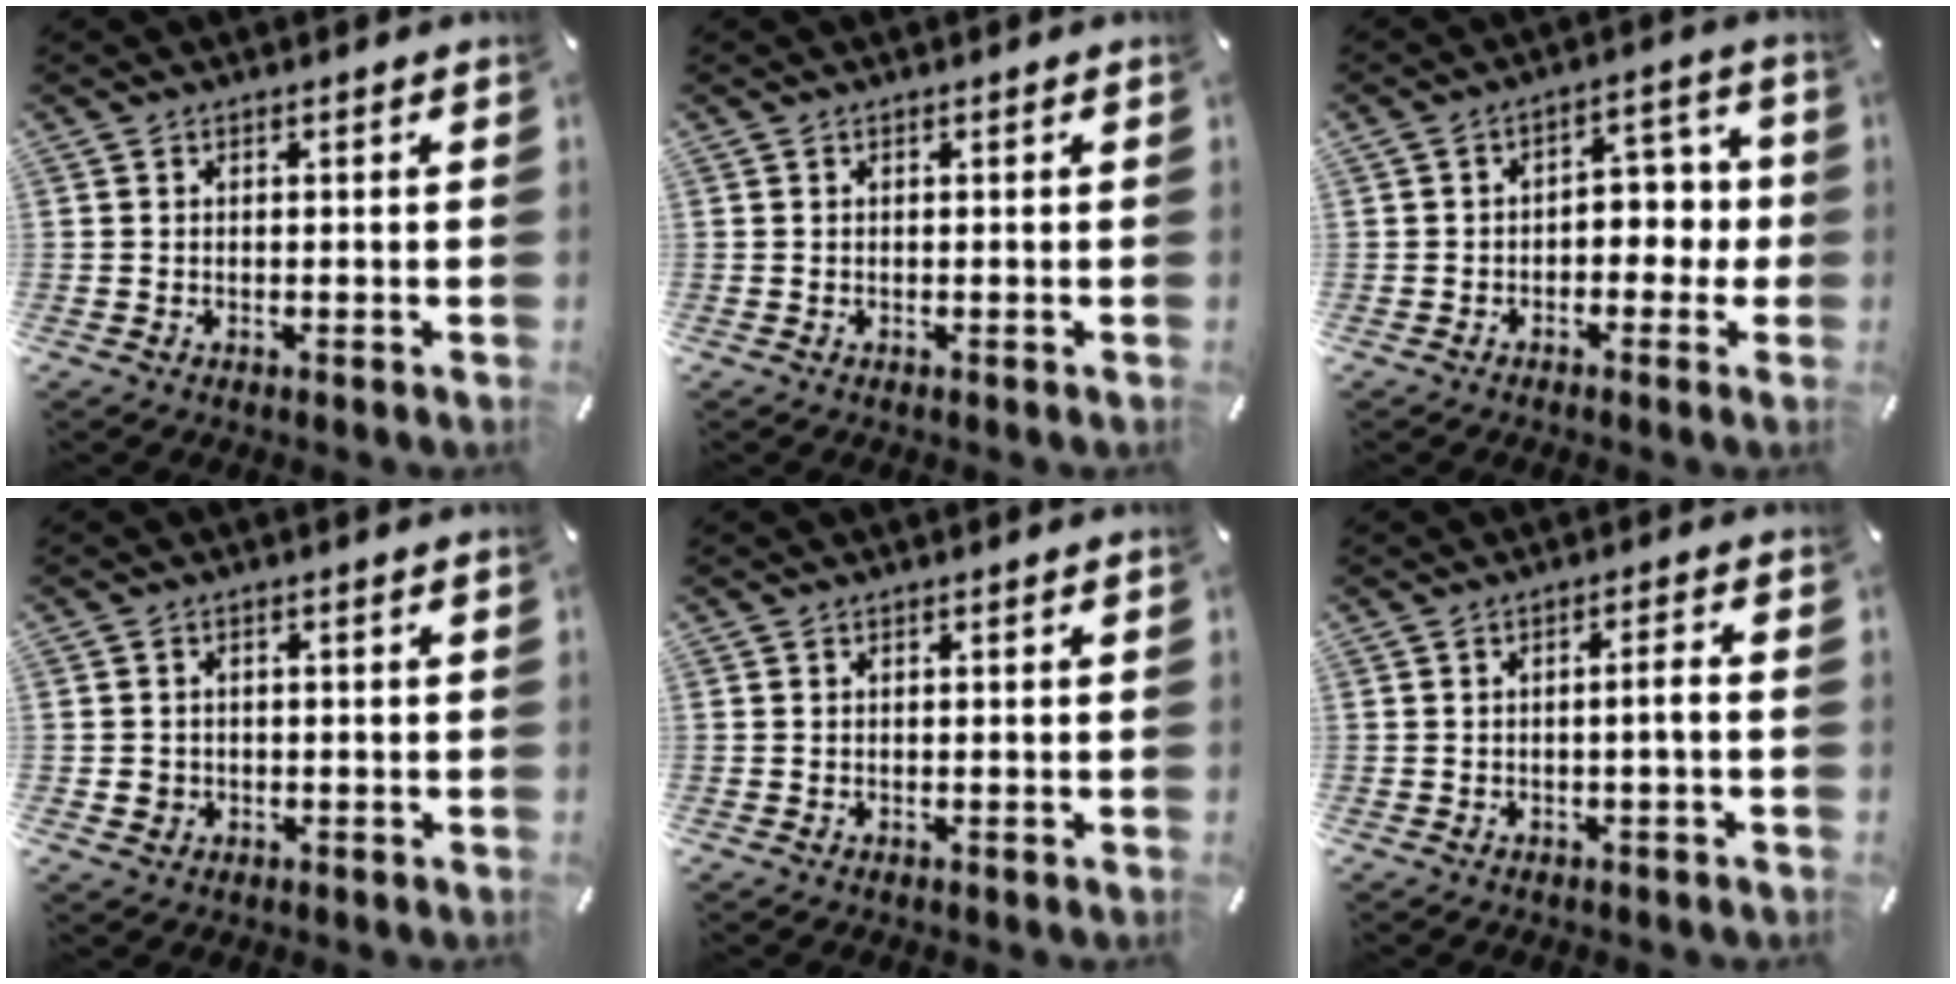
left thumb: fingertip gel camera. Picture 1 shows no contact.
{"total": 0.0}
{"total": 6.6, "force": [-1.2, 4.9, 4.3], "torque": [-0.049, 0.008, -0.031]}
{"total": 2.5, "force": [-0.5, 2.3, 0.8], "torque": [-0.015, 0.004, -0.012]}
{"total": 0.0}
{"total": 3.3, "force": [-0.7, 0.3, 3.2], "torque": [-0.057, 0.001, -0.014]}